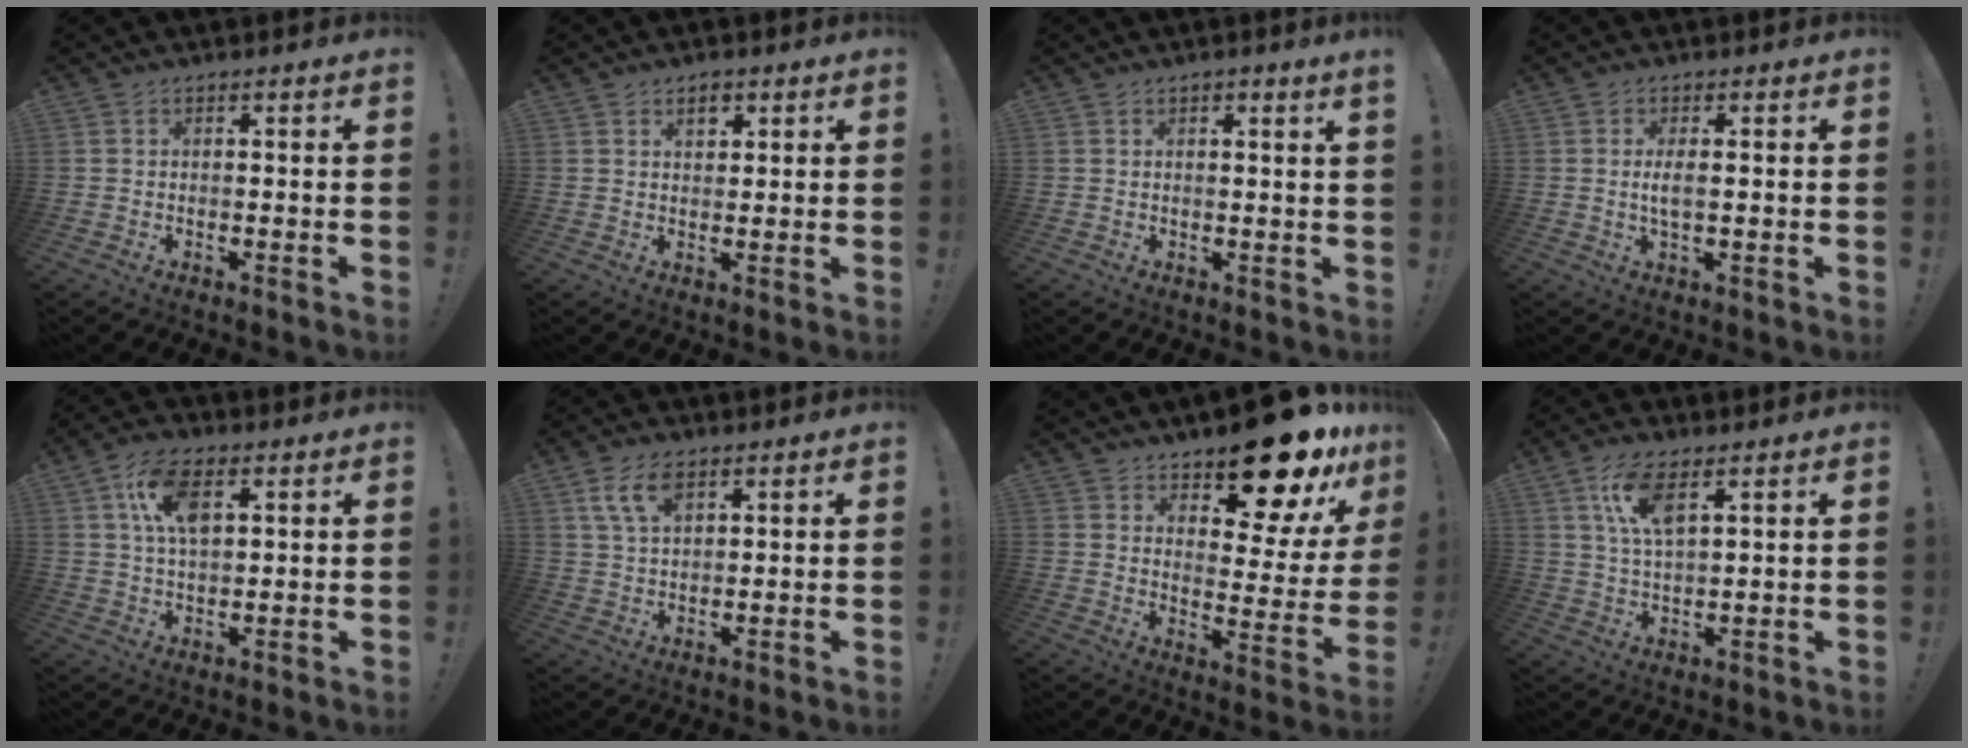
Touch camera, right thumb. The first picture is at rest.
{"total": 3.5, "force": [2.0, 2.3, 1.6], "torque": [-0.009, -0.011, 0.031]}
{"total": 1.6, "force": [1.0, -0.4, 1.2], "torque": [-0.007, -0.008, 0.013]}
{"total": 3.5, "force": [-0.2, 0.8, 3.3], "torque": [-0.066, -0.002, -0.006]}
{"total": 10.9, "force": [3.9, 5.7, 8.4], "torque": [-0.148, 0.001, 0.070]}
{"total": 7.6, "force": [4.0, 3.7, 5.3], "torque": [-0.094, -0.007, 0.075]}
{"total": 18.3, "force": [14.6, 6.6, 9.0], "torque": [-0.104, -0.120, 0.244]}
{"total": 9.5, "force": [5.0, 3.4, 7.4], "torque": [-0.143, -0.006, 0.091]}